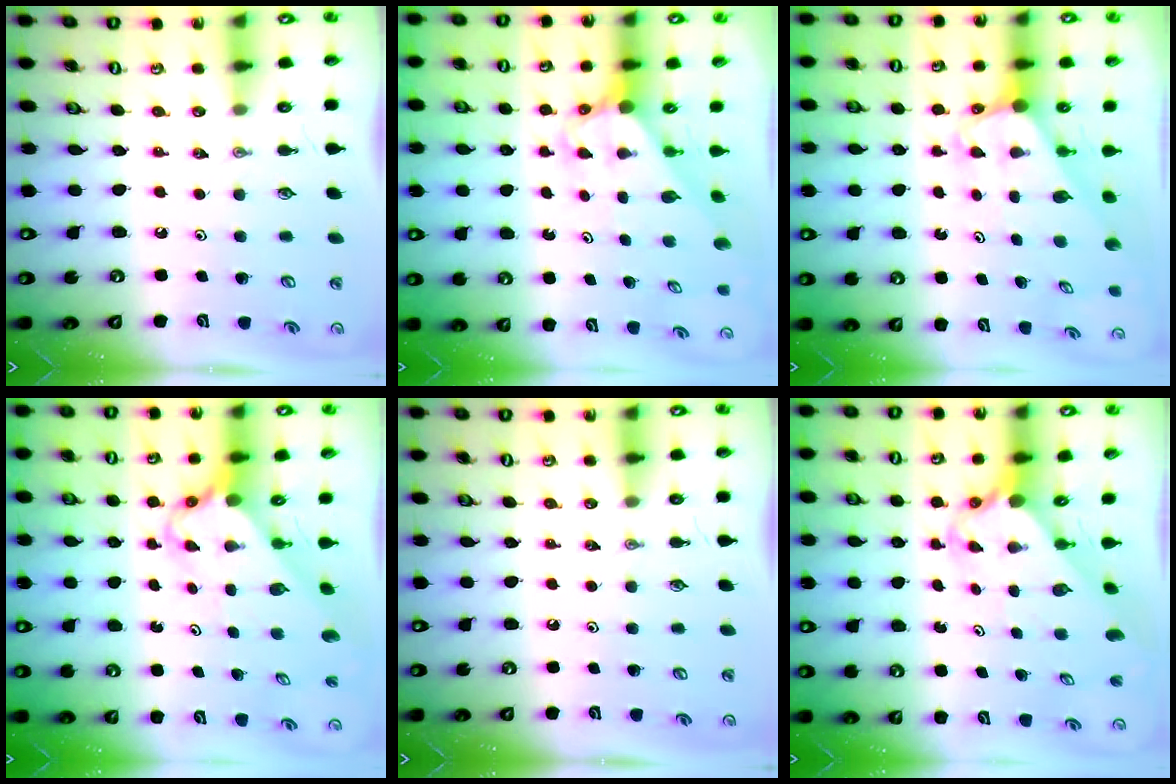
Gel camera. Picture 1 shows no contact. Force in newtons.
{"total": 3.0, "press": 3.0, "slide": 0.2}
{"total": 1.9, "press": 1.9, "slide": 0.1}
{"total": 2.6, "press": 2.6, "slide": 0.2}
{"total": 0.0}
{"total": 2.3, "press": 2.3, "slide": 0.2}